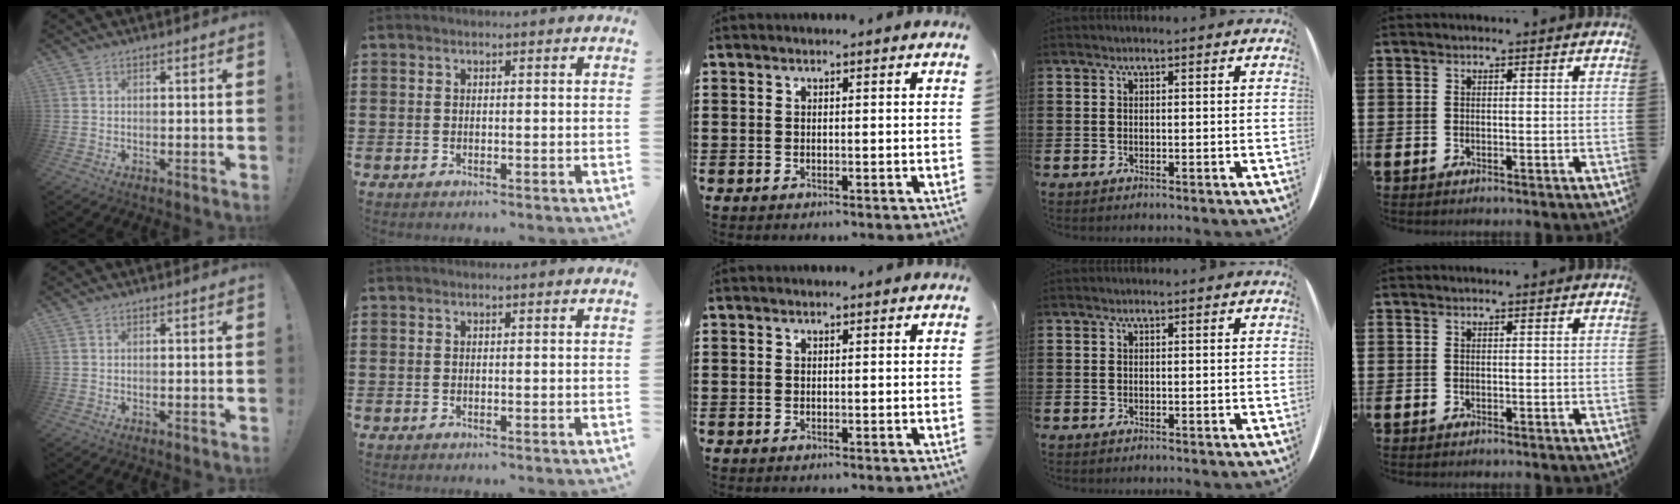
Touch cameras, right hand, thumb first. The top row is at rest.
{}